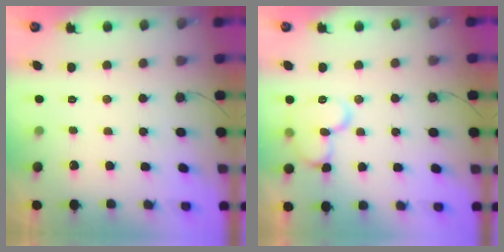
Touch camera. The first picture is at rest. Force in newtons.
{"total": 10.8, "press": 10.8, "slide": 0.3}